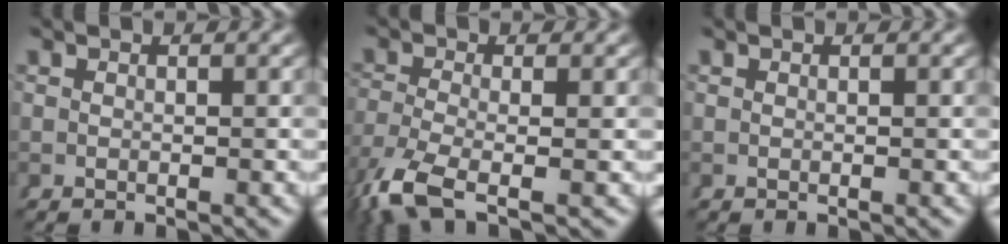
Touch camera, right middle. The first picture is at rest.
{"total": 5.0, "force": [-2.8, 2.0, 3.7], "torque": [-0.098, -0.034, -0.029]}
{"total": 0.0}